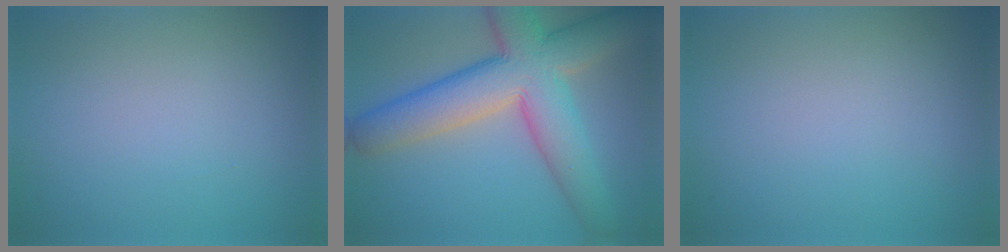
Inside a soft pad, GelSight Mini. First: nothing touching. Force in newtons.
{"total": 10.3, "press": 10.3, "slide": 0.5}
{"total": 0.0}